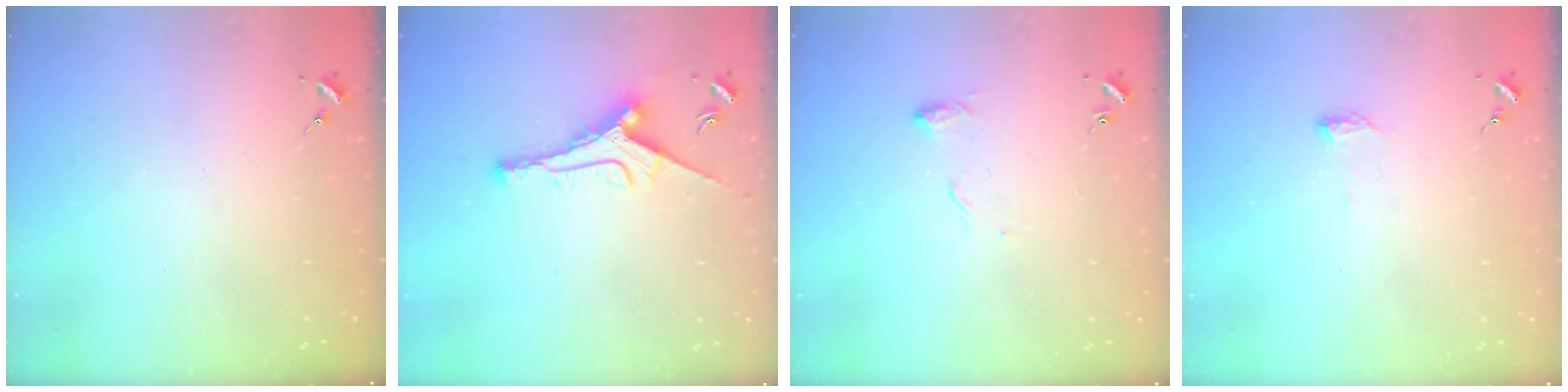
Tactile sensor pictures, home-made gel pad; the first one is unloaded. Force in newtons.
{"total": 10.3, "press": 10.3, "slide": 0.2}
{"total": 6.7, "press": 6.7, "slide": 0.4}
{"total": 5.5, "press": 5.5, "slide": 0.7}